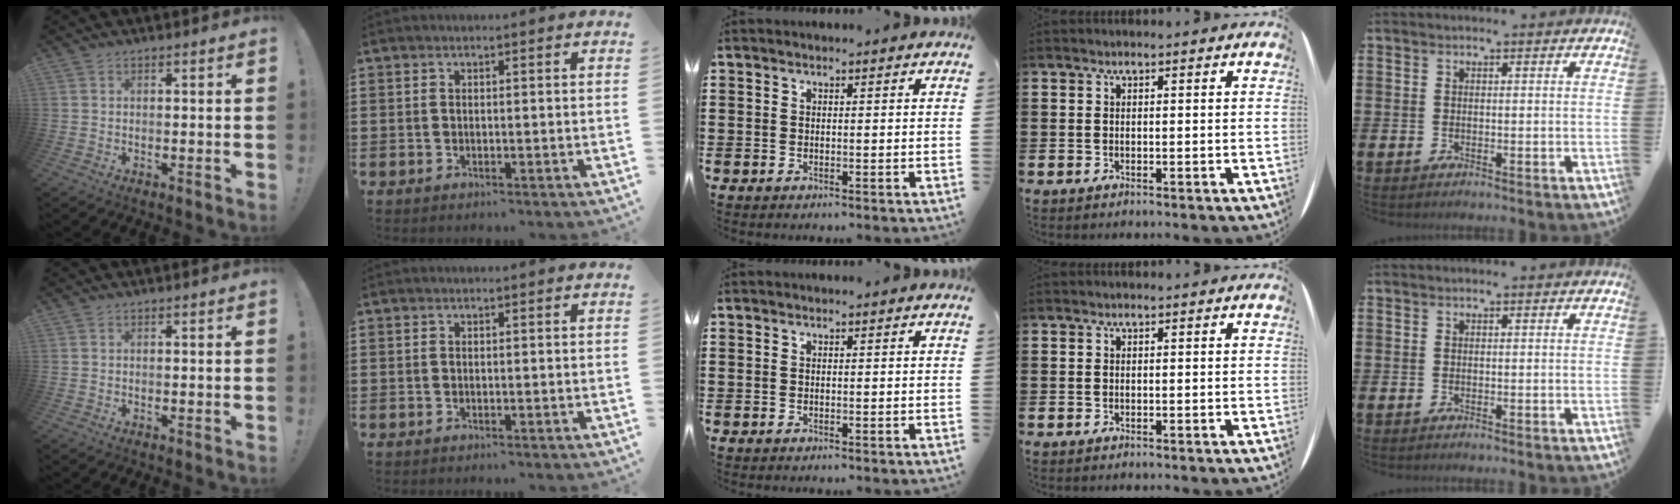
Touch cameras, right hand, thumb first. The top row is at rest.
{}